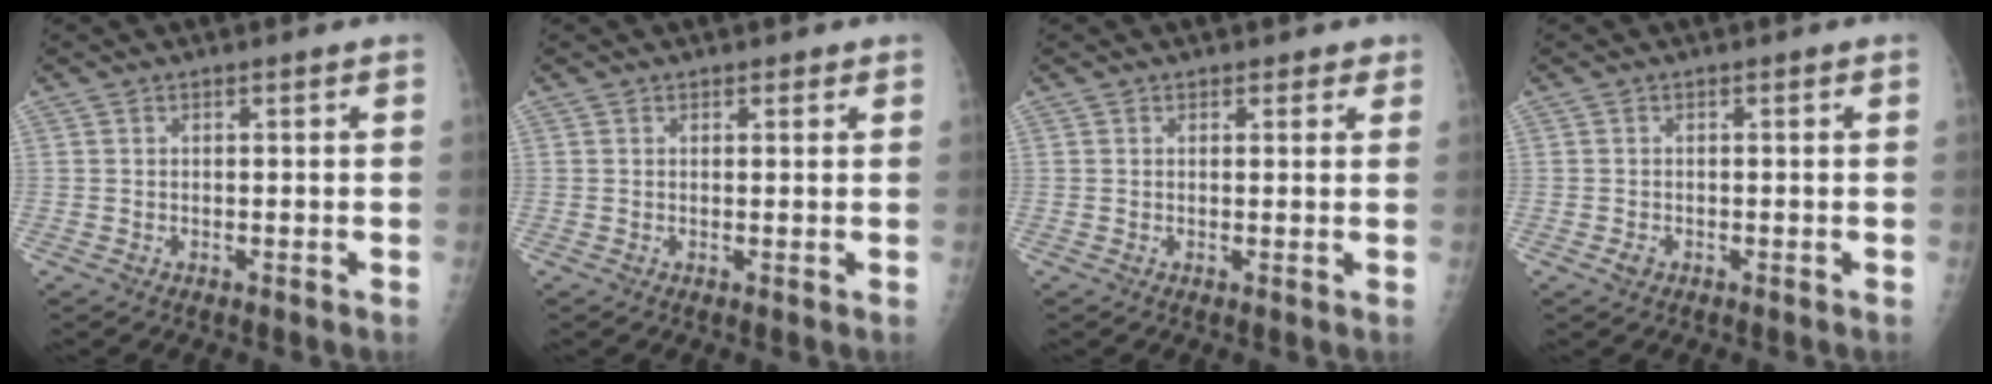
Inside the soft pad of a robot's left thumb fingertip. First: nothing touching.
{"total": 0.9, "force": [0.7, 0.6, 0.3], "torque": [0.007, -0.004, 0.005]}
{"total": 1.7, "force": [1.1, 1.1, 0.5], "torque": [0.014, -0.004, 0.008]}
{"total": 1.1, "force": [-0.5, 0.8, 0.6], "torque": [-0.009, 0.000, -0.010]}